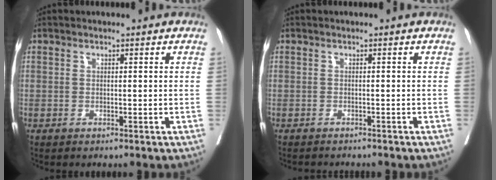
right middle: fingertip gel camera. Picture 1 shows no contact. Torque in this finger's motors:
{"motor_torque": [-0.13, 0.09, -0.04, -0.01]}